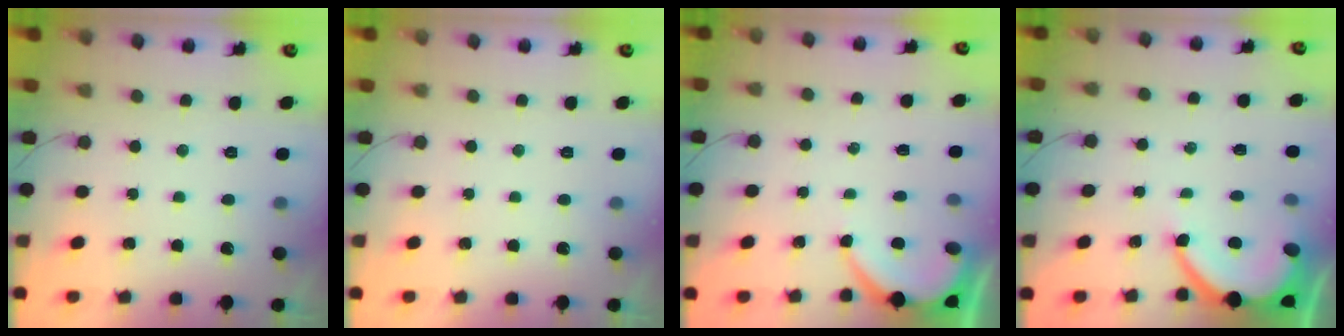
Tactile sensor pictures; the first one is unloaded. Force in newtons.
{"total": 0.0}
{"total": 3.4, "press": 3.3, "slide": 0.3}
{"total": 6.7, "press": 6.7, "slide": 0.7}